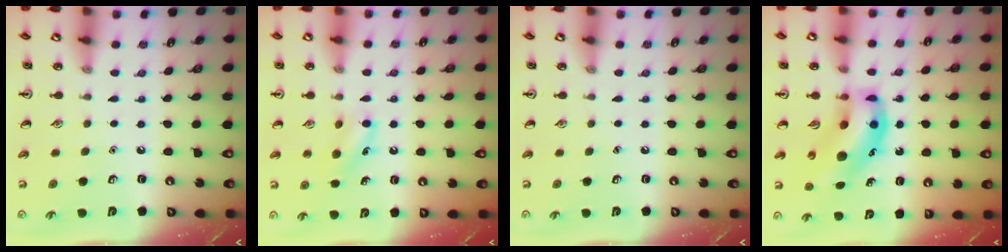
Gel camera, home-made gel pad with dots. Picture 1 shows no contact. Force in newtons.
{"total": 6.8, "press": 6.6, "slide": 1.9}
{"total": 0.0}
{"total": 12.6, "press": 12.2, "slide": 3.4}